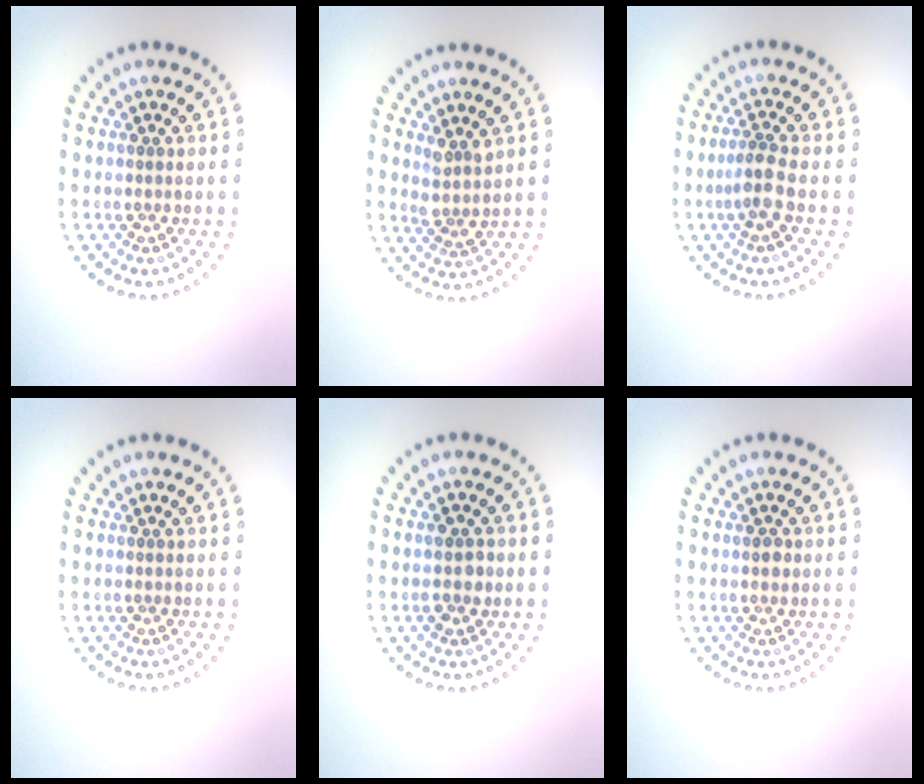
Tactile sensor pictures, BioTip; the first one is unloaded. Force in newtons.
{"total": 2.0, "press": 1.6, "slide": 1.2}
{"total": 2.1, "press": 1.6, "slide": 1.3}
{"total": 0.0}
{"total": 1.6, "press": 1.6, "slide": 0.1}
{"total": 1.0, "press": 1.0, "slide": 0.2}